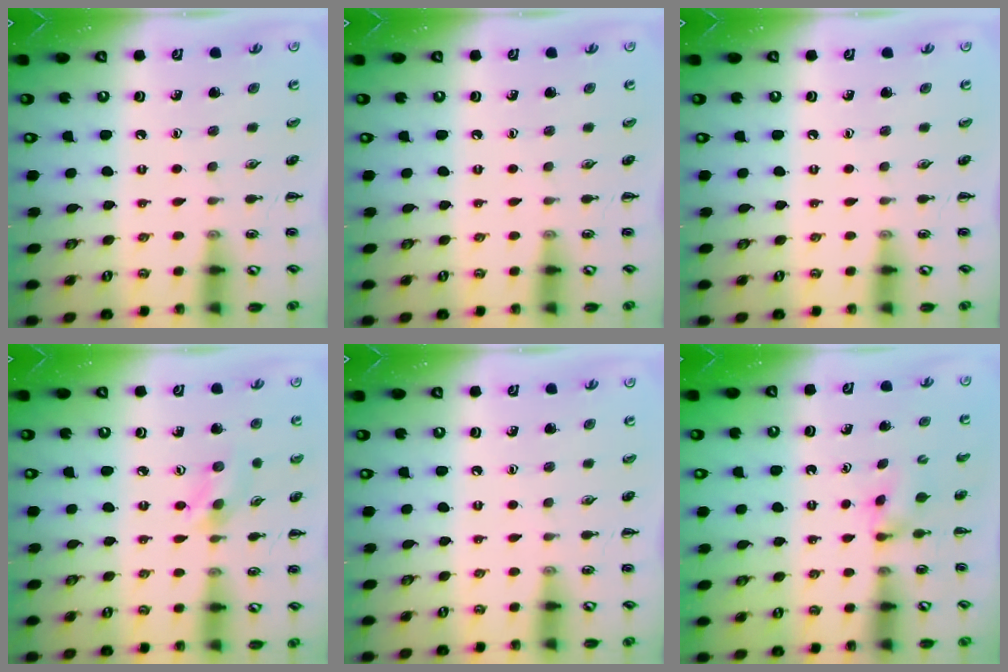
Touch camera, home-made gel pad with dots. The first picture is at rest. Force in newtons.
{"total": 0.0}
{"total": 0.0}
{"total": 2.8, "press": 2.7, "slide": 0.6}
{"total": 0.0}
{"total": 2.3, "press": 2.1, "slide": 1.0}